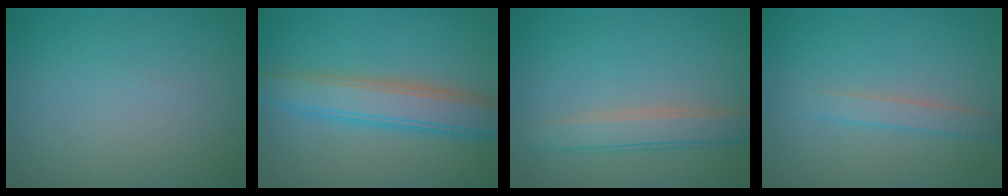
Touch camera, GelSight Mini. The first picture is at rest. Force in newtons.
{"total": 4.9, "press": 4.9, "slide": 0.2}
{"total": 2.8, "press": 2.8, "slide": 0.3}
{"total": 1.6, "press": 1.6, "slide": 0.1}